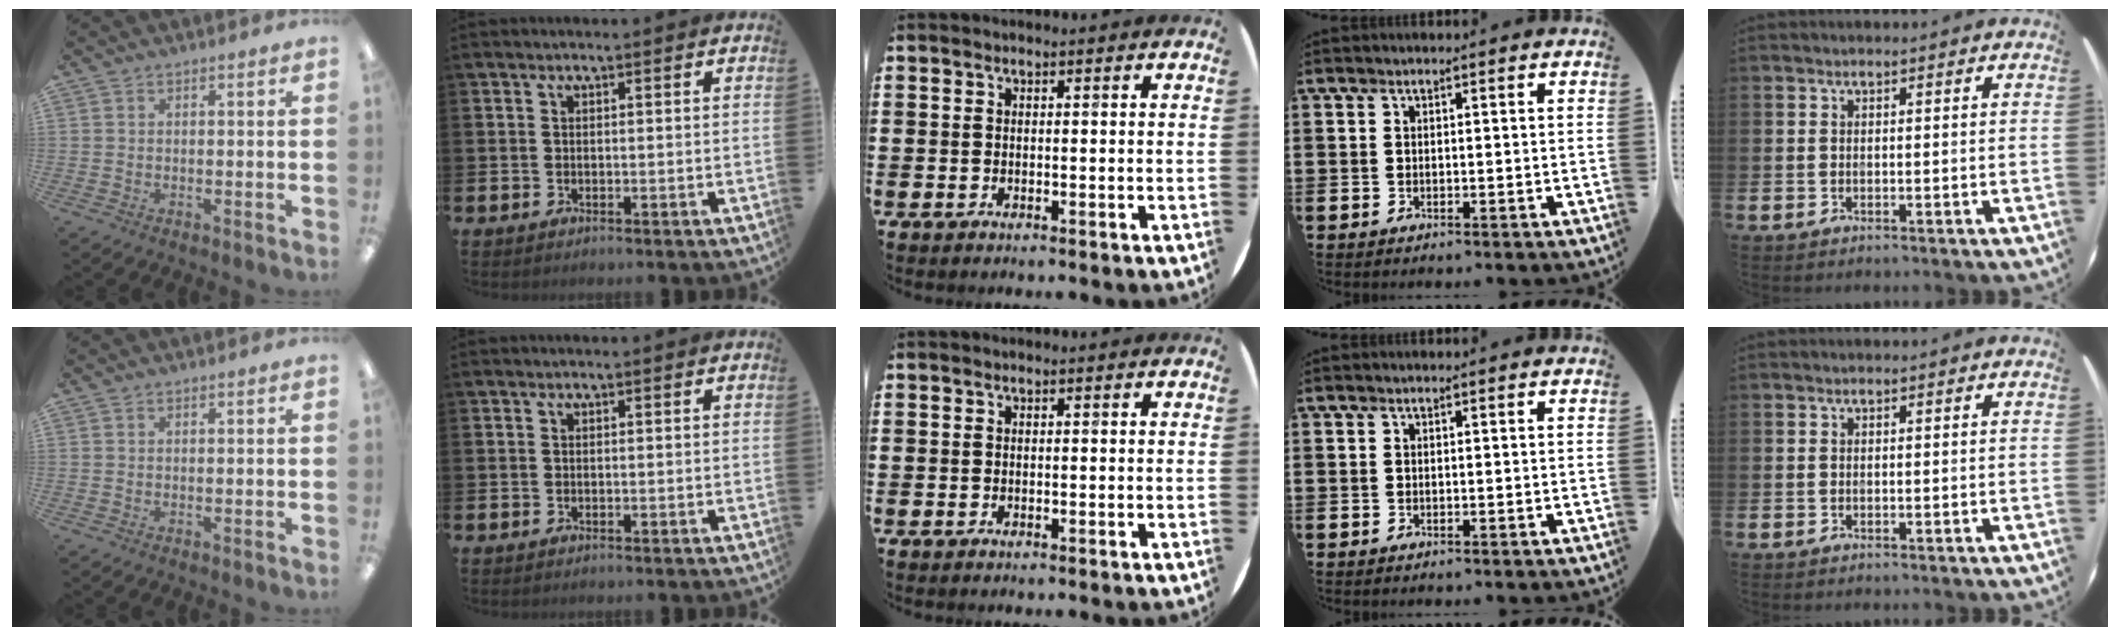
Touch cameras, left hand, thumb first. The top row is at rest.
{}